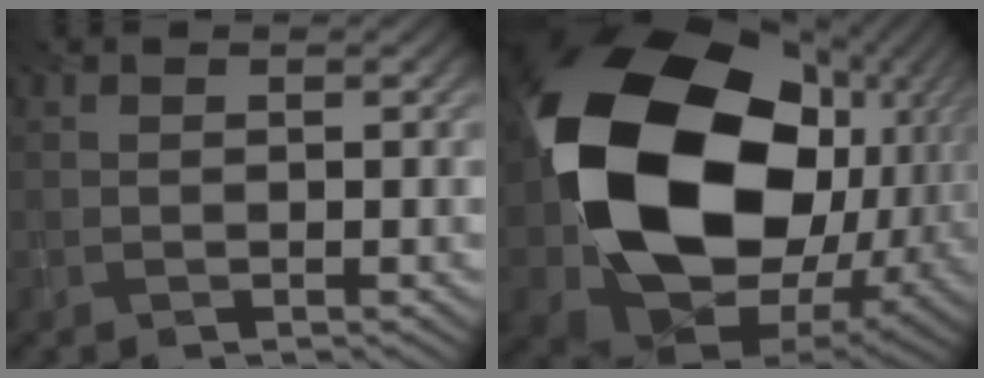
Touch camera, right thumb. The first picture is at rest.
{"total": 20.5, "force": [0.8, 15.5, 13.5], "torque": [-0.333, -0.057, 0.043]}